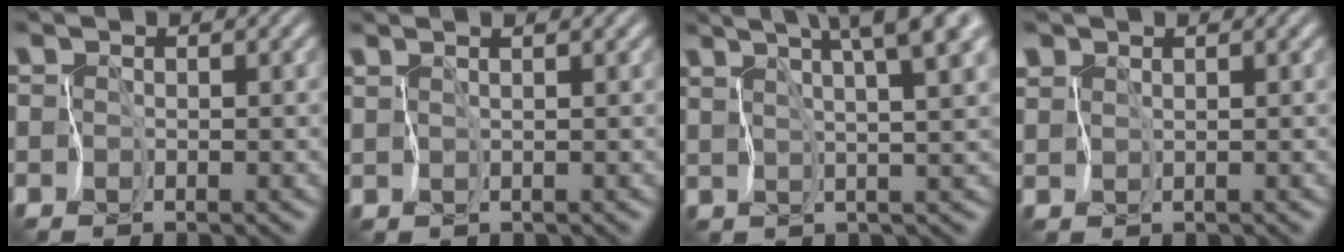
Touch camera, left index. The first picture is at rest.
{"total": 1.4, "force": [1.1, -1.0, -0.2], "torque": [-0.001, -0.013, 0.032]}
{"total": 8.2, "force": [5.2, 0.9, 6.3], "torque": [-0.101, 0.004, 0.084]}
{"total": 2.0, "force": [1.9, 0.4, 0.0], "torque": [-0.017, -0.005, 0.043]}